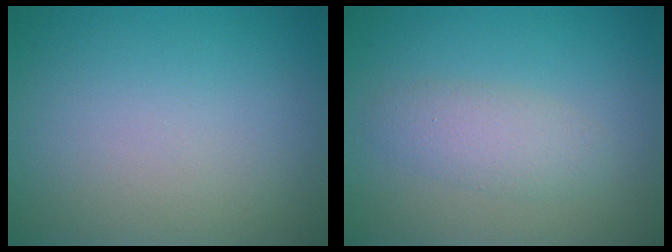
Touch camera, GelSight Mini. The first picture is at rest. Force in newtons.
{"total": 2.5, "press": 2.5, "slide": 0.1}